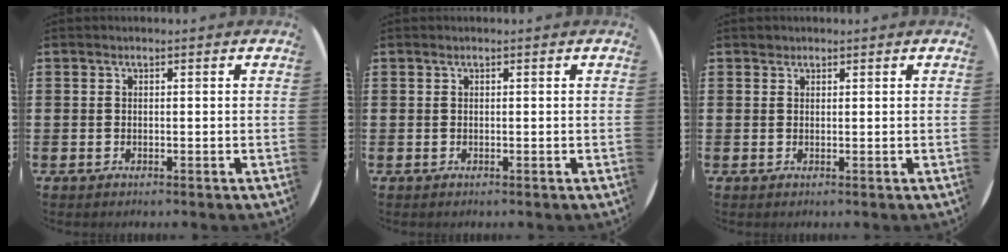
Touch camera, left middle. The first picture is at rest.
{"total": 0.0}
{"total": 0.6, "force": [0.6, 0.3, -0.1], "torque": [0.001, 0.003, 0.011]}